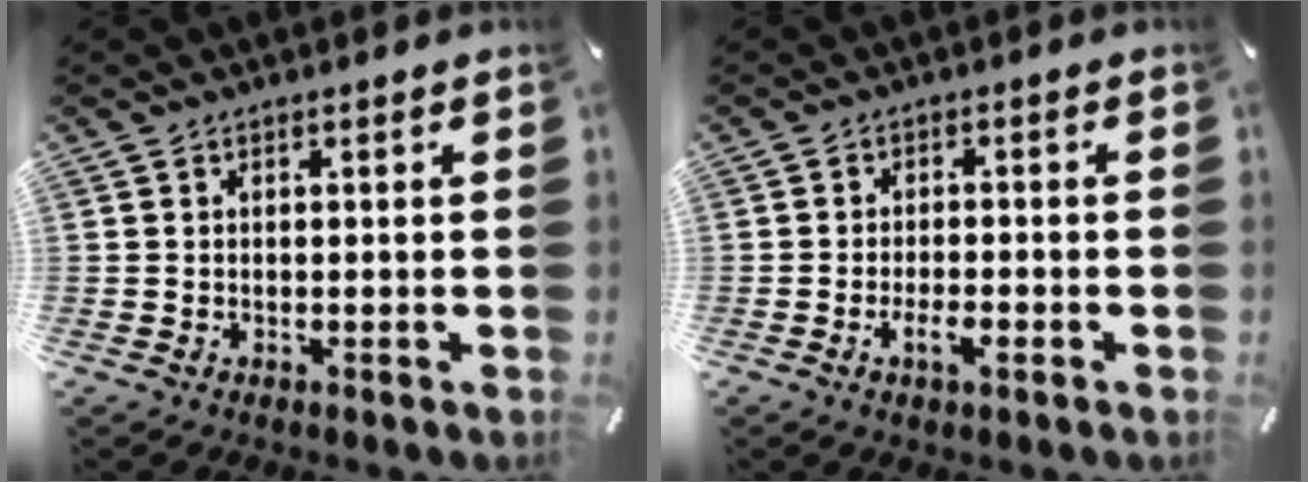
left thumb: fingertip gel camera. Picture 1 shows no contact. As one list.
[{"total": 4.4, "force": [-2.1, 1.7, 3.5], "torque": [-0.061, 0.009, -0.038]}]